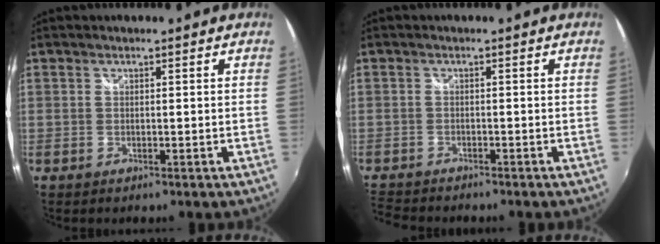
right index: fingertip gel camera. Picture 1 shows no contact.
{"total": 4.4, "force": [-4.2, 1.0, 0.7], "torque": [-0.041, -0.017, -0.086]}